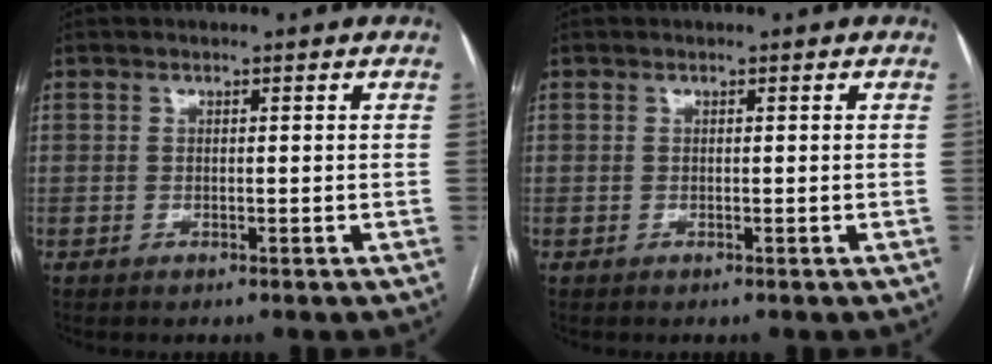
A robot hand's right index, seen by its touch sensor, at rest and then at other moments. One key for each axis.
{"total": 0.0}